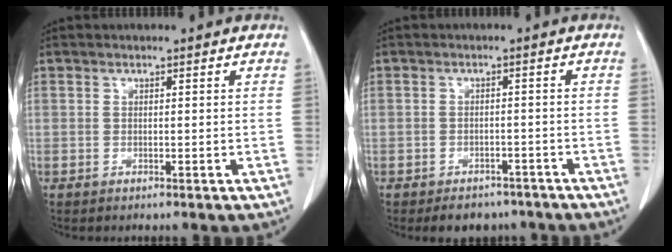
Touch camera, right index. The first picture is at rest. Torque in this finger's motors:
{"motor_torque": [-0.85, -0.27, -0.38, -0.11]}